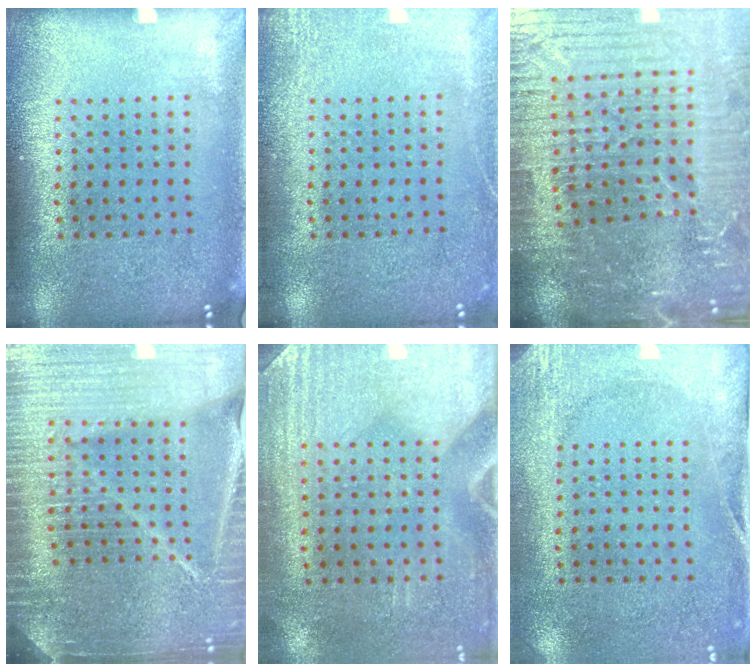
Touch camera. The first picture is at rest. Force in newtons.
{"total": 2.3, "press": 2.3, "slide": 0.4}
{"total": 6.3, "press": 5.7, "slide": 2.9}
{"total": 5.4, "press": 4.8, "slide": 2.5}
{"total": 3.0, "press": 2.6, "slide": 1.5}
{"total": 2.7, "press": 2.1, "slide": 1.7}